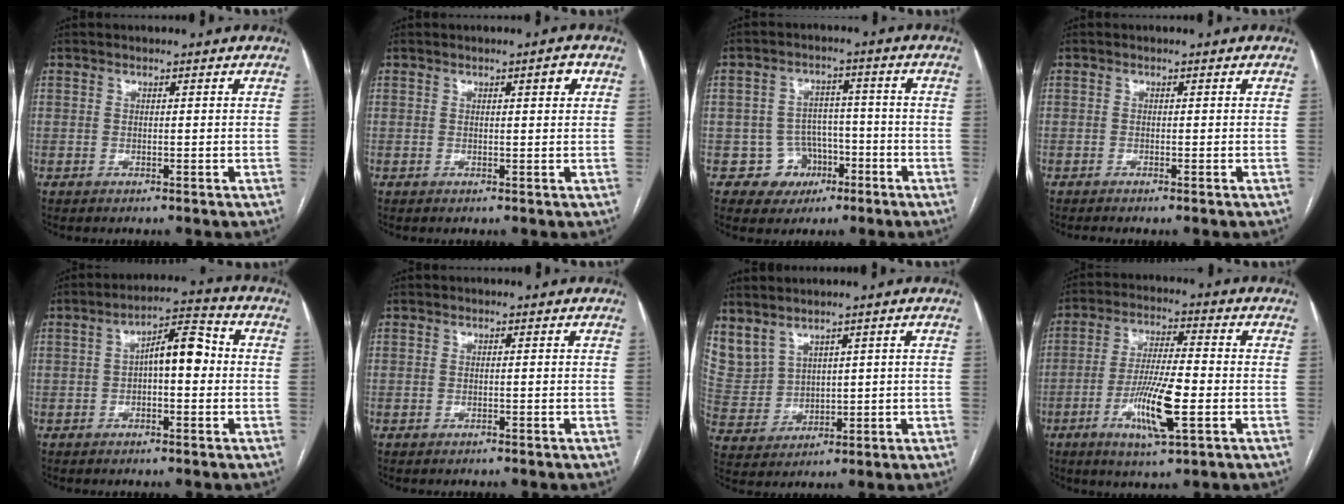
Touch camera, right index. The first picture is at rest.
{"total": 1.8, "force": [0.8, 0.3, 1.6], "torque": [-0.023, 0.002, 0.010]}
{"total": 6.1, "force": [-2.6, 5.5, 0.2], "torque": [0.012, 0.018, -0.033]}
{"total": 1.1, "force": [-0.9, -0.3, 0.6], "torque": [-0.008, 0.002, -0.013]}
{"total": 7.0, "force": [0.0, 2.3, 6.6], "torque": [-0.104, 0.033, -0.001]}
{"total": 0.0}
{"total": 9.7, "force": [6.4, 6.2, 3.8], "torque": [-0.111, 0.017, 0.160]}
{"total": 10.8, "force": [-3.4, 1.3, 10.1], "torque": [-0.192, -0.010, -0.062]}